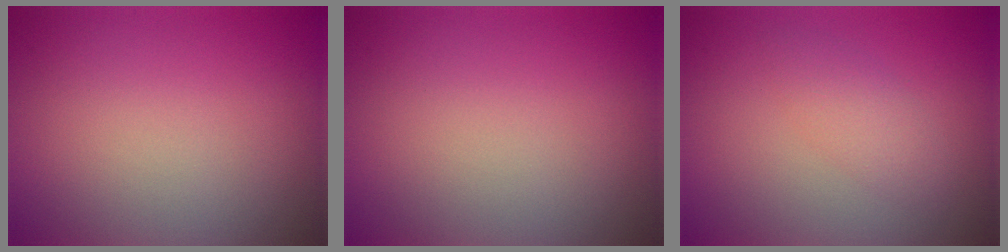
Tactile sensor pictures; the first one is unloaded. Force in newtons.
{"total": 0.0}
{"total": 2.0, "press": 2.0, "slide": 0.1}